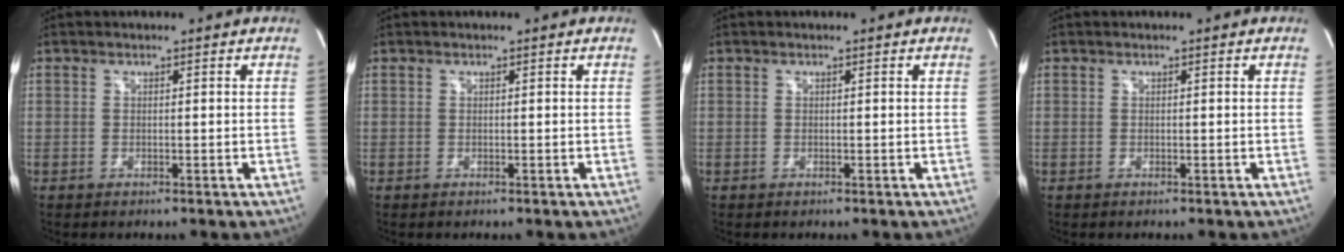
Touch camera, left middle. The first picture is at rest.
{"total": 0.0}
{"total": 0.0}
{"total": 0.0}